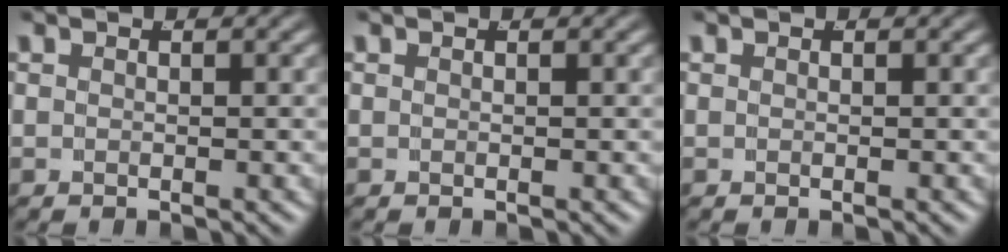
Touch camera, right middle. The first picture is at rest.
{"total": 0.0}
{"total": 0.0}